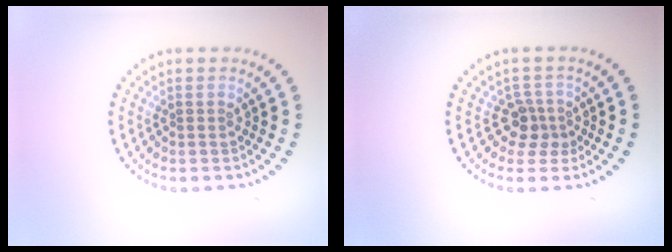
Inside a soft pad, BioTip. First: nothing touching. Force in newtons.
{"total": 2.4, "press": 1.8, "slide": 1.5}